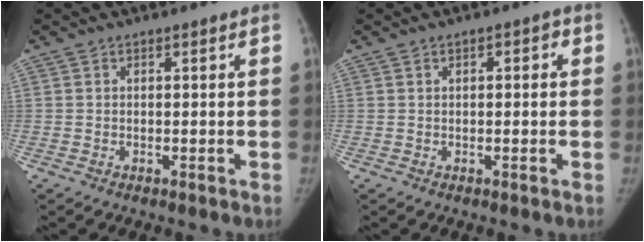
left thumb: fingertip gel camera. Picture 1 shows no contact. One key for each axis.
{"total": 1.8, "fx": 0.4, "fy": 1.0, "fz": 1.5, "tx": -0.012, "ty": 0.008, "tz": 0.002}